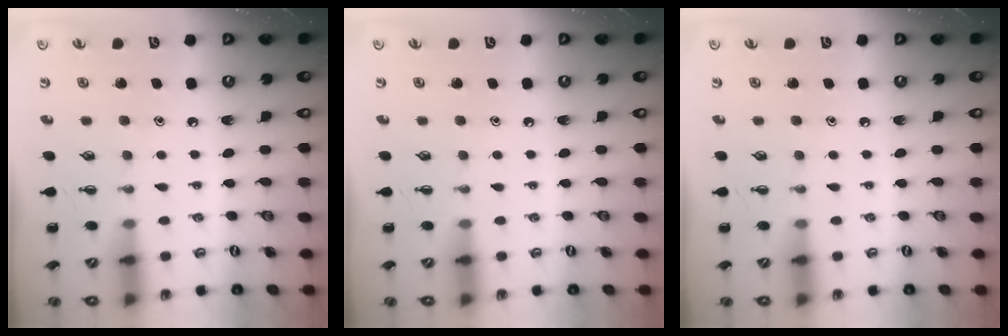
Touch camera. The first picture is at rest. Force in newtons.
{"total": 0.0}
{"total": 0.0}